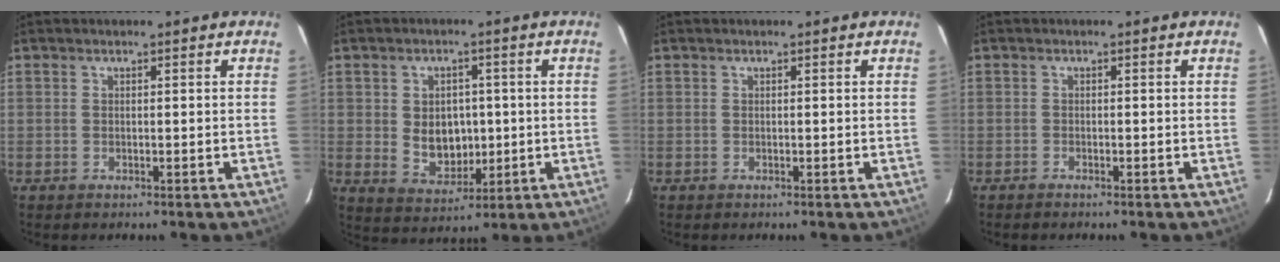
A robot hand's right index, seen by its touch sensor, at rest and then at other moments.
{"total": 7.8, "force": [0.0, 6.1, 4.9], "torque": [-0.094, 0.002, 0.018]}
{"total": 0.0}
{"total": 0.8, "force": [-0.7, 0.2, 0.2], "torque": [-0.009, -0.001, -0.015]}